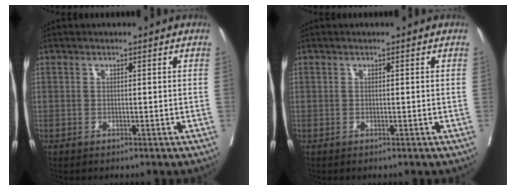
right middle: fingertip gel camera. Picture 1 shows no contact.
{"total": 0.0}